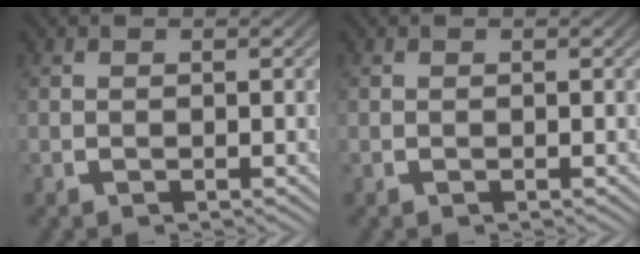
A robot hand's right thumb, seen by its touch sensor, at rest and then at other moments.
{"total": 0.0}